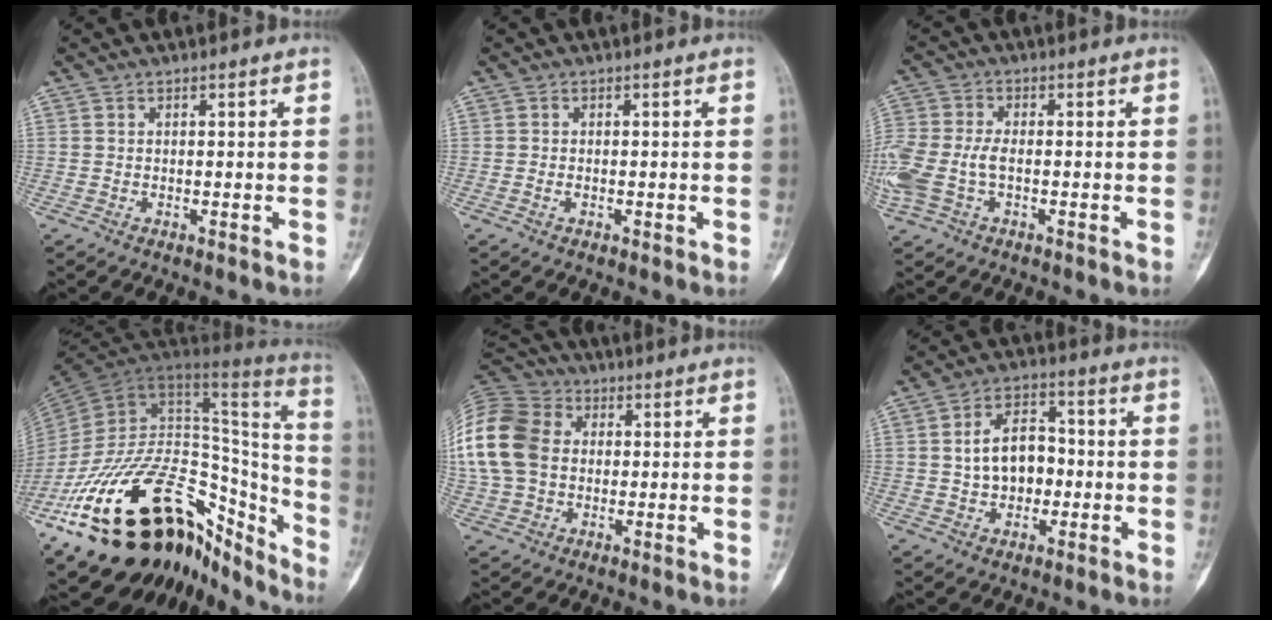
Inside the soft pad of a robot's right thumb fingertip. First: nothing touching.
{"total": 0.8, "force": [-0.3, 0.5, 0.4], "torque": [-0.009, 0.004, -0.007]}
{"total": 11.0, "force": [-2.0, 6.7, 8.5], "torque": [-0.229, 0.013, -0.034]}
{"total": 39.2, "force": [-21.5, 20.0, 26.0], "torque": [-0.380, 0.067, -0.331]}
{"total": 19.0, "force": [1.8, 14.6, 12.0], "torque": [-0.275, 0.028, 0.033]}
{"total": 9.5, "force": [-0.3, 6.6, 6.8], "torque": [-0.083, 0.019, -0.010]}